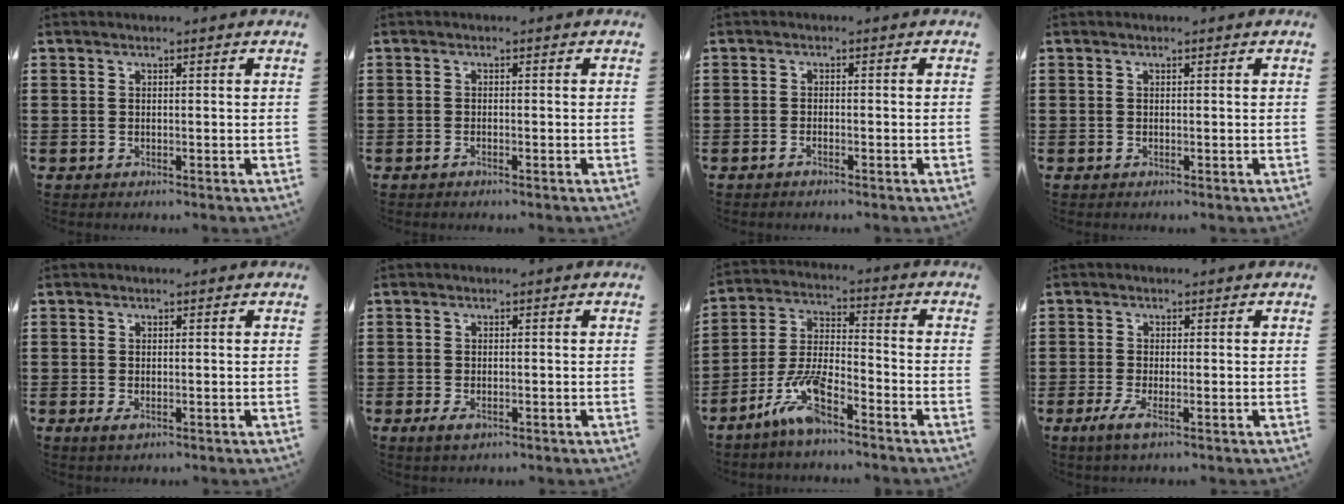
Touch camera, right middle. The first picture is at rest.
{"total": 0.6, "force": [-0.5, 0.1, 0.3], "torque": [-0.009, -0.003, -0.009]}
{"total": 1.0, "force": [-0.8, 0.1, 0.5], "torque": [-0.012, -0.004, -0.014]}
{"total": 0.0}
{"total": 0.9, "force": [-0.2, 0.6, 0.6], "torque": [-0.014, 0.001, -0.004]}
{"total": 1.5, "force": [-0.7, 0.9, 1.0], "torque": [-0.027, -0.002, -0.017]}
{"total": 8.8, "force": [-6.2, 2.1, 5.9], "torque": [-0.142, -0.005, -0.124]}
{"total": 2.4, "force": [-1.1, 0.8, 2.0], "torque": [-0.048, -0.002, -0.025]}